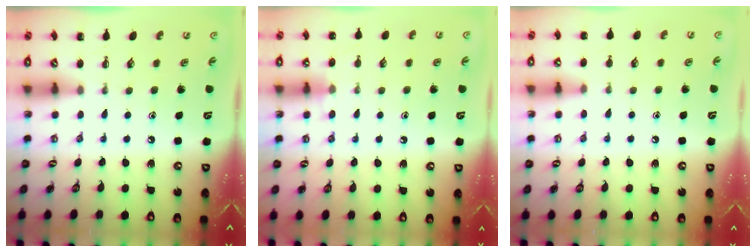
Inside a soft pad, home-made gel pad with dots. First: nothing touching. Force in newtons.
{"total": 7.8, "press": 7.4, "slide": 2.3}
{"total": 6.0, "press": 5.7, "slide": 1.9}